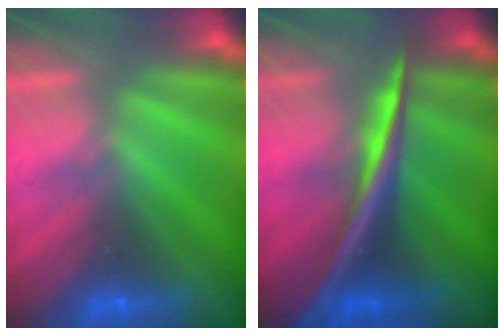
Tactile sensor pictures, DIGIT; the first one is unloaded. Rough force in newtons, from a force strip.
{"total": 2.8}